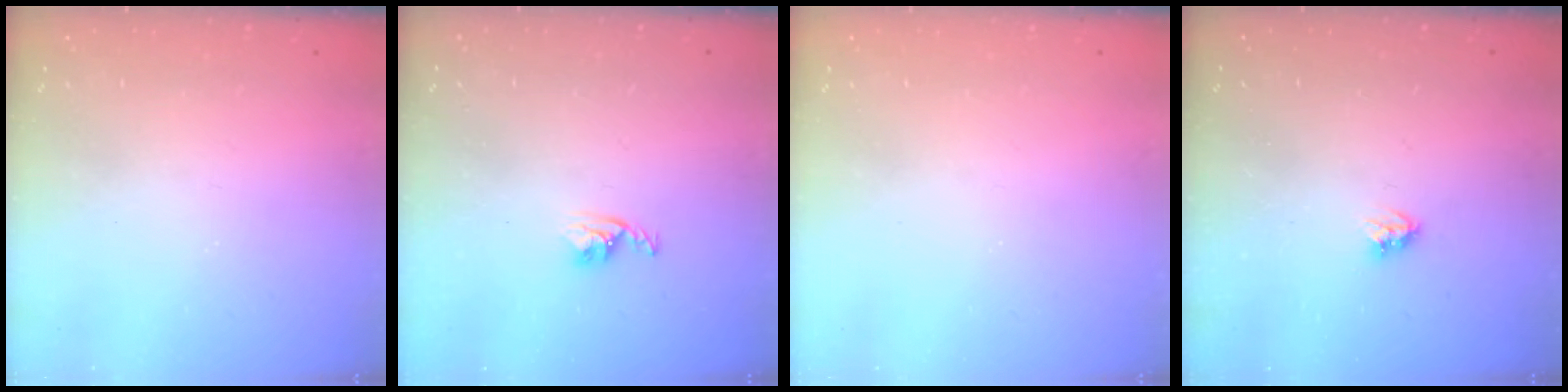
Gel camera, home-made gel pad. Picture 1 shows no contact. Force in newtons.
{"total": 3.7, "press": 3.6, "slide": 0.6}
{"total": 0.0}
{"total": 3.5, "press": 3.4, "slide": 0.5}